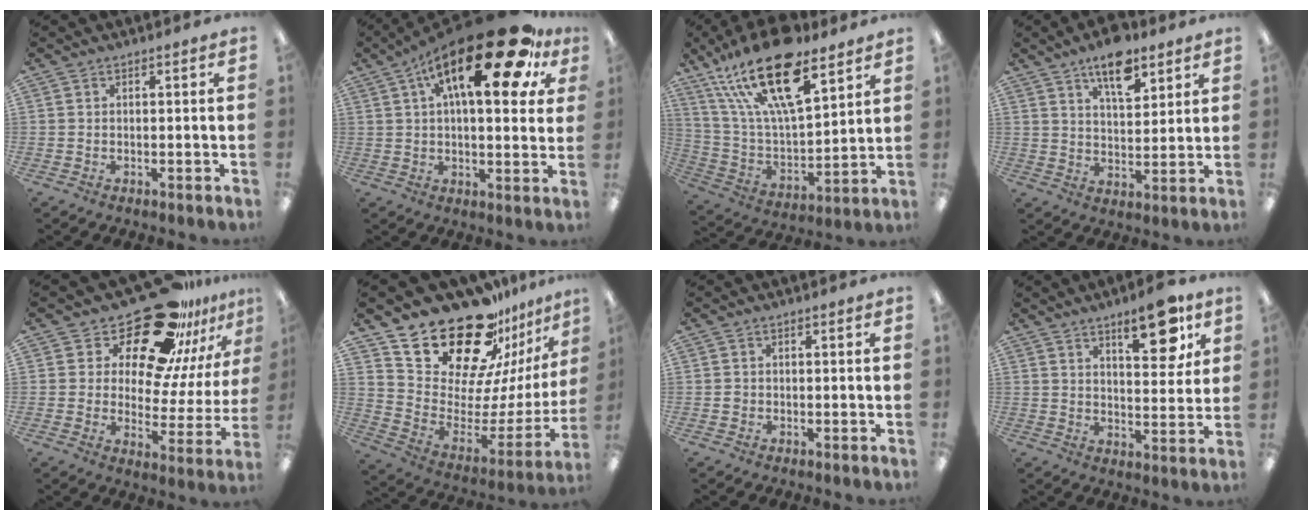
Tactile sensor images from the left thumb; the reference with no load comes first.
{"total": 23.1, "force": [11.4, 8.1, 18.5], "torque": [-0.280, -0.048, 0.176]}
{"total": 24.4, "force": [14.8, 9.4, 17.0], "torque": [-0.335, -0.080, 0.253]}
{"total": 10.9, "force": [7.4, 4.9, 6.3], "torque": [-0.093, -0.033, 0.128]}
{"total": 23.4, "force": [17.9, 9.1, 12.0], "torque": [-0.190, -0.122, 0.304]}
{"total": 25.8, "force": [20.7, 11.2, 10.7], "torque": [-0.168, -0.149, 0.376]}
{"total": 1.0, "force": [-0.2, 0.9, 0.2], "torque": [-0.003, 0.004, -0.005]}
{"total": 12.4, "force": [7.7, 4.6, 8.7], "torque": [-0.102, -0.041, 0.121]}